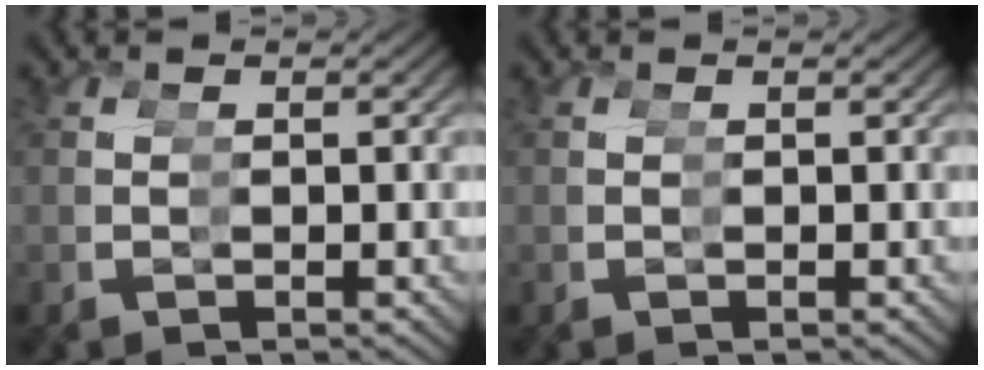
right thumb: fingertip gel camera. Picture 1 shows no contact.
{"total": 0.0}